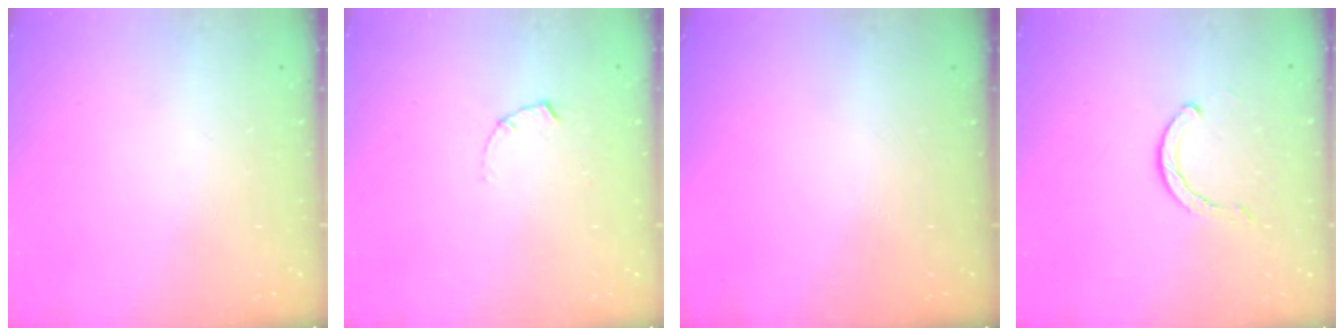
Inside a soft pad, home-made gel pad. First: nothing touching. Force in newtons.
{"total": 1.7, "press": 1.6, "slide": 0.3}
{"total": 0.0}
{"total": 3.5, "press": 3.5, "slide": 0.2}